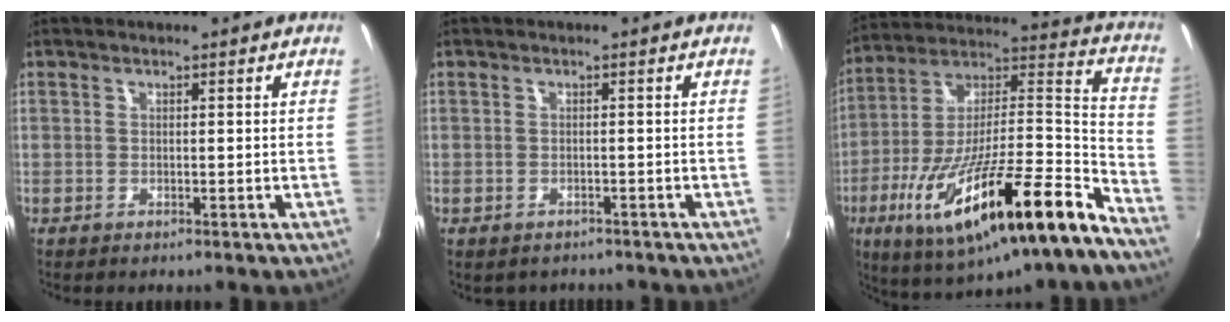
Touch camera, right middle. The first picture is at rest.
{"total": 2.3, "force": [-1.8, 1.3, 0.6], "torque": [-0.017, -0.010, -0.024]}
{"total": 27.0, "force": [-16.2, 3.8, 21.3], "torque": [-0.326, -0.033, -0.268]}